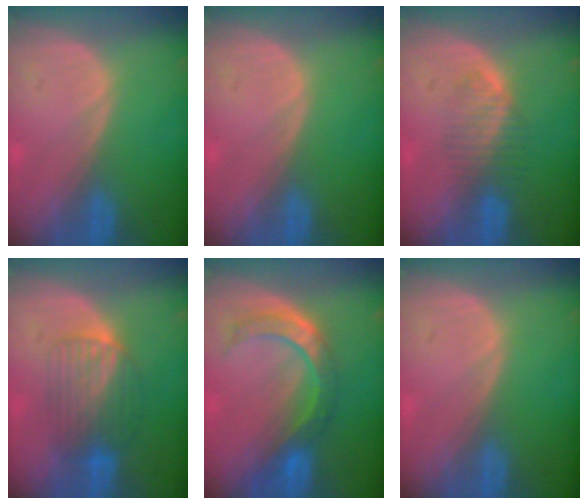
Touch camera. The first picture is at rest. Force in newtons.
{"total": 0.0}
{"total": 3.9, "press": 3.9, "slide": 0.8}
{"total": 6.3, "press": 6.2, "slide": 1.1}
{"total": 7.1, "press": 6.8, "slide": 2.0}
{"total": 0.0}